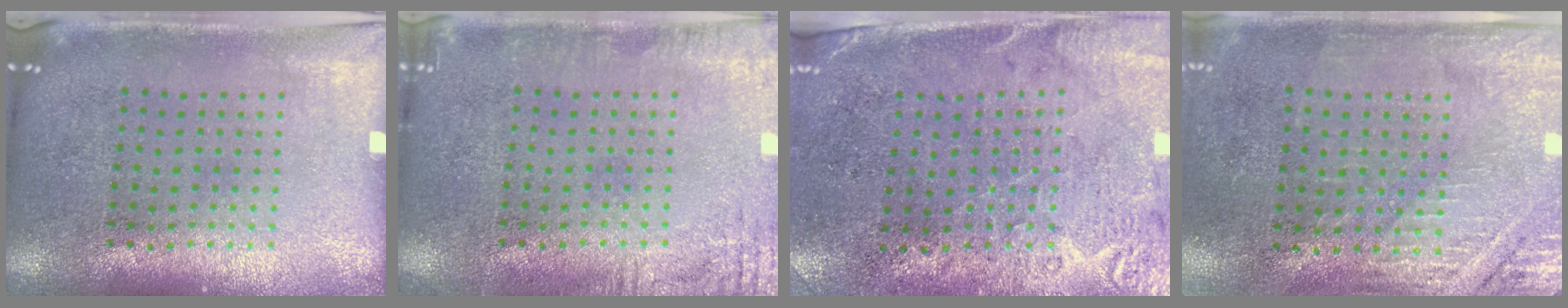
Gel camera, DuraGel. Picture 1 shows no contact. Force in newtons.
{"total": 2.3, "press": 2.3, "slide": 0.3}
{"total": 2.7, "press": 2.4, "slide": 1.2}
{"total": 2.9, "press": 2.7, "slide": 1.1}